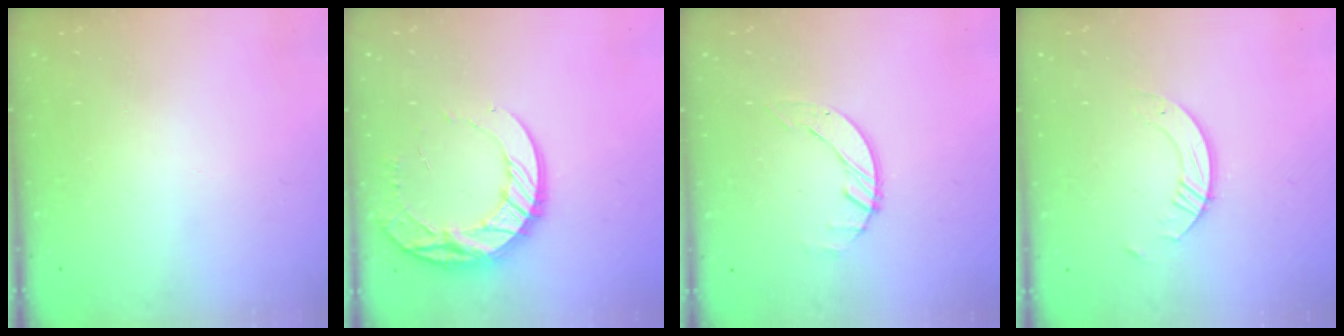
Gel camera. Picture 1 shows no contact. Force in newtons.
{"total": 14.7, "press": 14.6, "slide": 1.3}
{"total": 2.6, "press": 2.6, "slide": 0.3}
{"total": 3.4, "press": 3.4, "slide": 0.3}